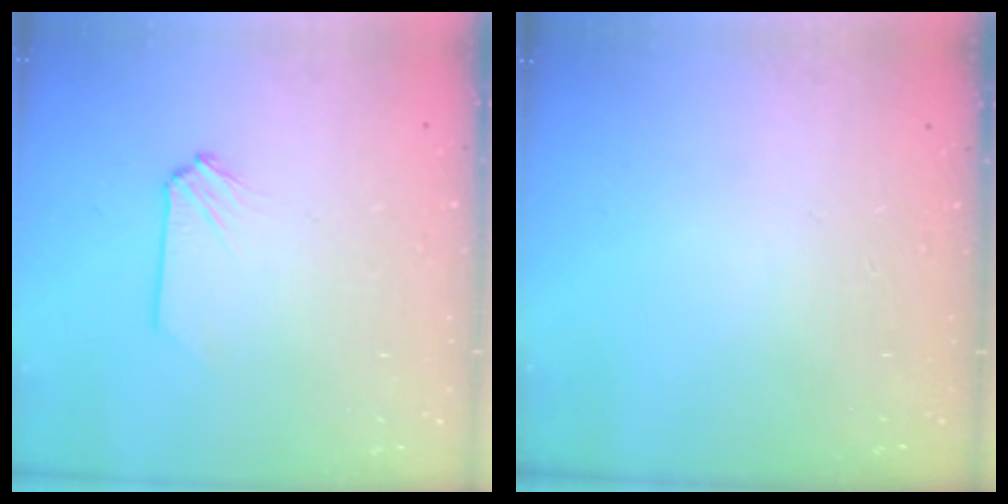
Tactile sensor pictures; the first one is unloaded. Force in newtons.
{"total": 0.0}